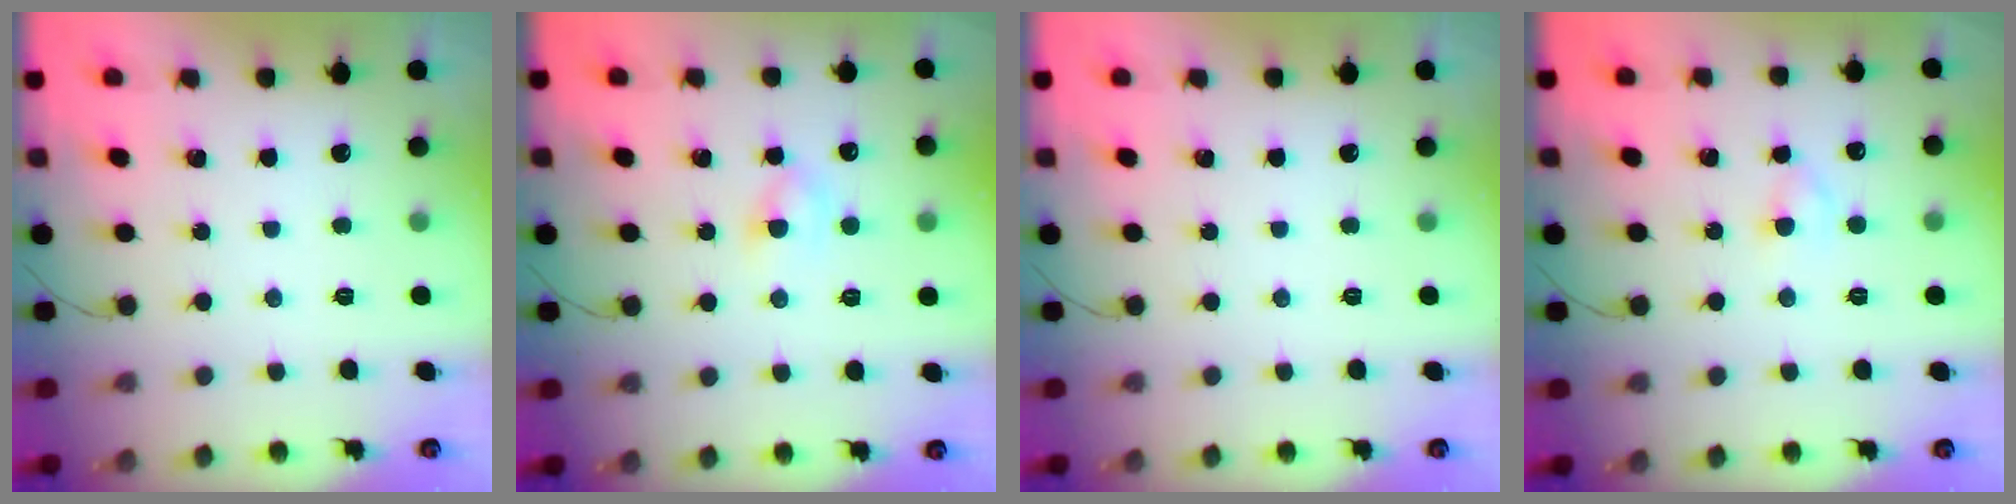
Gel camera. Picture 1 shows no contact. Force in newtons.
{"total": 3.3, "press": 3.1, "slide": 1.1}
{"total": 0.0}
{"total": 1.9, "press": 1.7, "slide": 0.8}